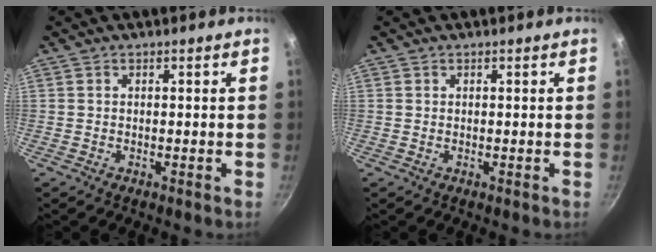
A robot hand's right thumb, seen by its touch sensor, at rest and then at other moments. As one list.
[{"total": 0.0}]